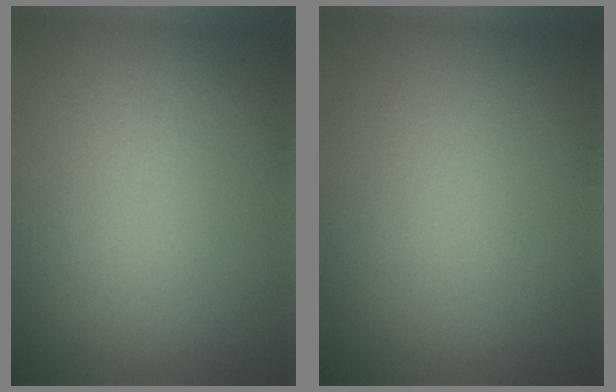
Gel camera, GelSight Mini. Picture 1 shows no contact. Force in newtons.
{"total": 0.0}